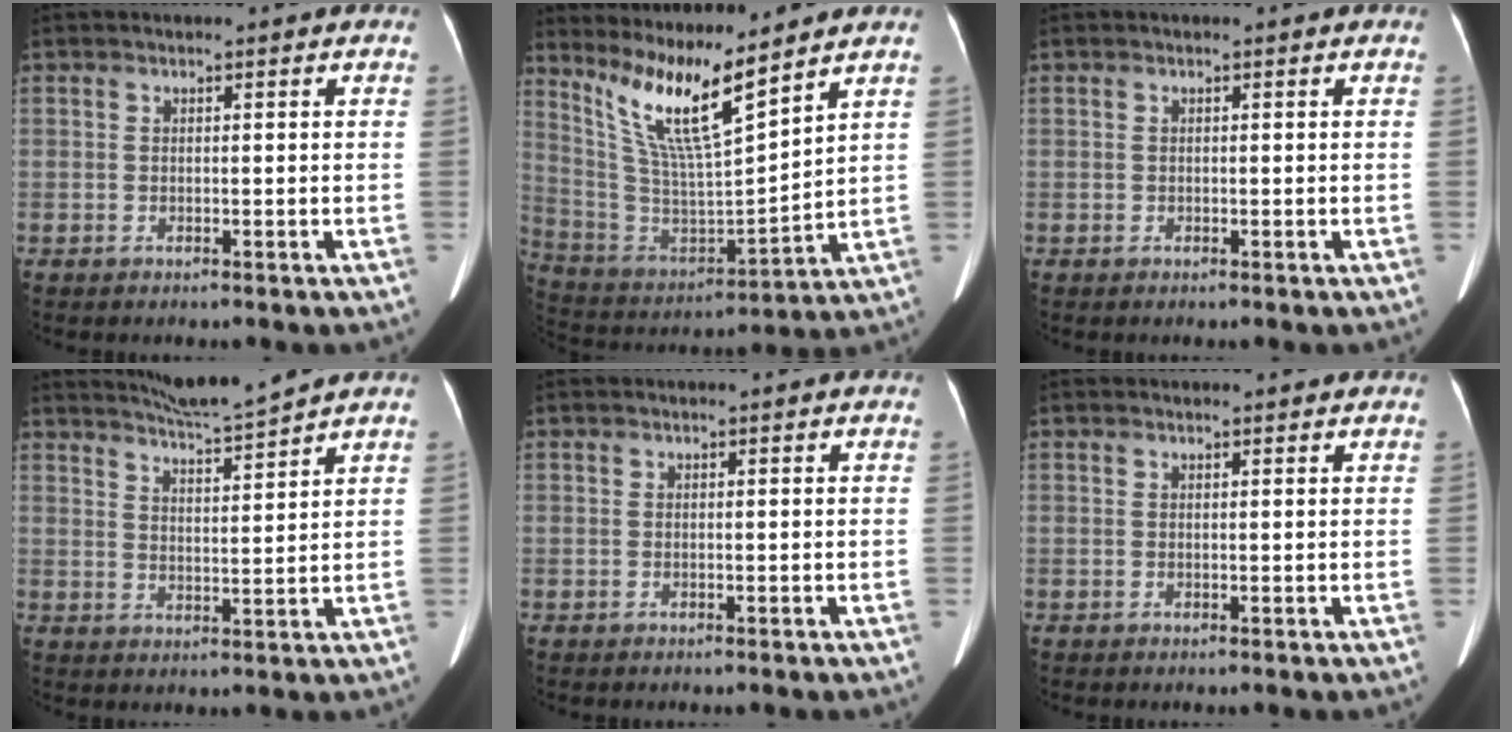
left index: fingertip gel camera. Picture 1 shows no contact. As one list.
[{"total": 13.2, "force": [10.0, 0.4, 8.6], "torque": [-0.173, -0.013, 0.197]}, {"total": 0.0}, {"total": 6.5, "force": [6.1, -1.6, 1.6], "torque": [-0.038, -0.012, 0.110]}, {"total": 0.0}, {"total": 1.2, "force": [1.2, 0.2, 0.3], "torque": [-0.011, 0.005, 0.016]}]